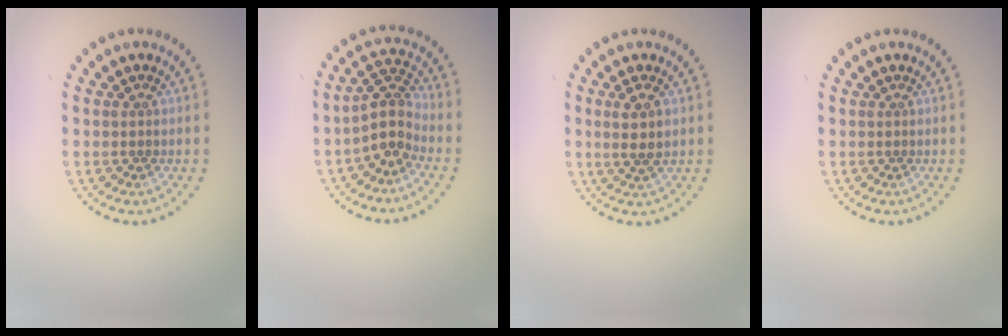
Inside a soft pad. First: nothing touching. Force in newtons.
{"total": 3.3, "press": 2.7, "slide": 2.0}
{"total": 2.3, "press": 2.2, "slide": 0.8}
{"total": 0.0}